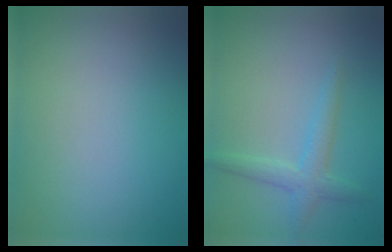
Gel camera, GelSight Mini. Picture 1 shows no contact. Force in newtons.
{"total": 2.3, "press": 2.3, "slide": 0.1}